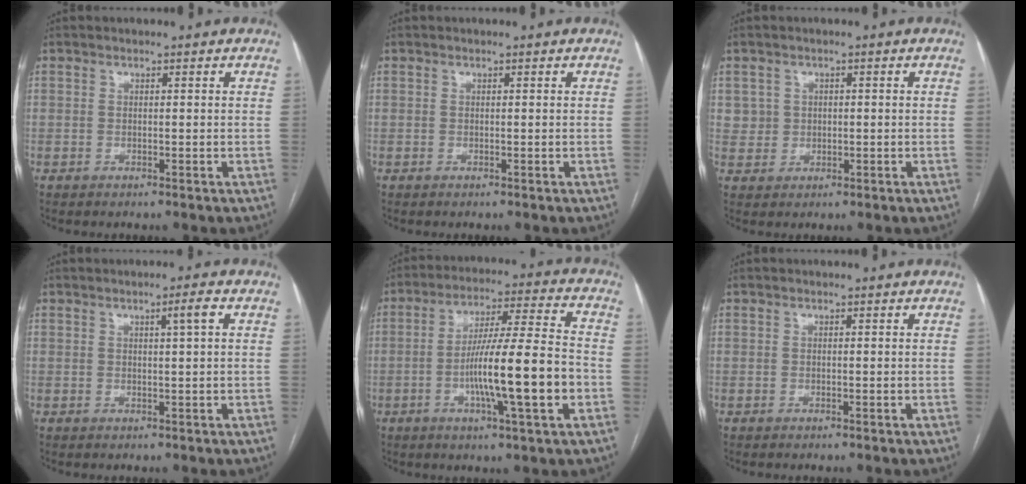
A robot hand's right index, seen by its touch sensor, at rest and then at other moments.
{"total": 0.0}
{"total": 2.7, "force": [0.5, 2.6, 0.0], "torque": [0.007, 0.010, 0.011]}
{"total": 2.3, "force": [0.7, -0.4, 2.1], "torque": [-0.035, 0.002, 0.012]}
{"total": 14.8, "force": [-3.7, 0.2, 14.3], "torque": [-0.246, 0.000, -0.065]}
{"total": 0.0}